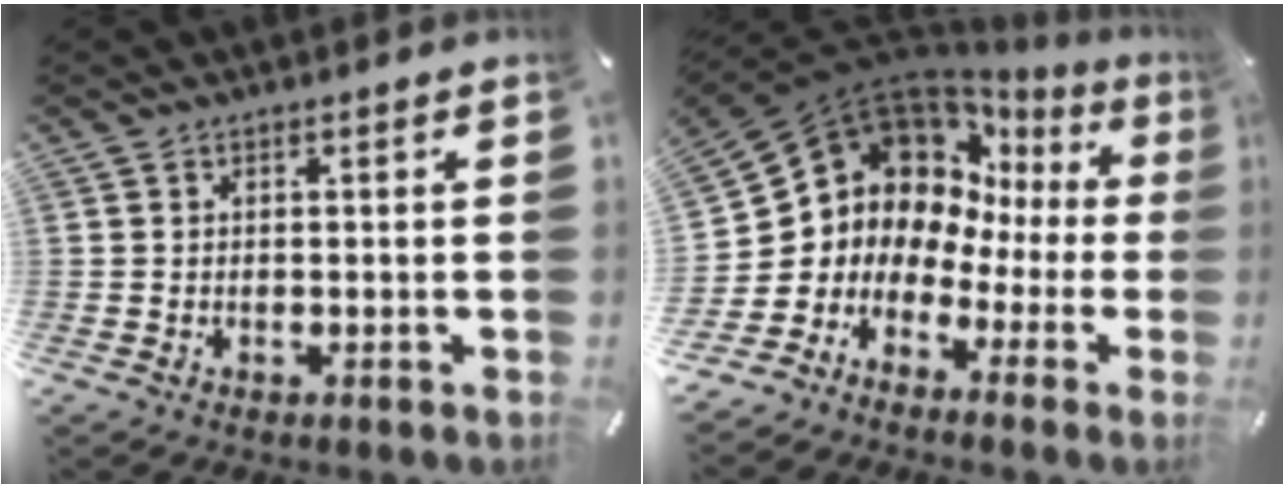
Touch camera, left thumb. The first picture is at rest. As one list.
[{"total": 9.8, "force": [5.3, 8.0, 2.1], "torque": [-0.074, -0.077, 0.101]}]